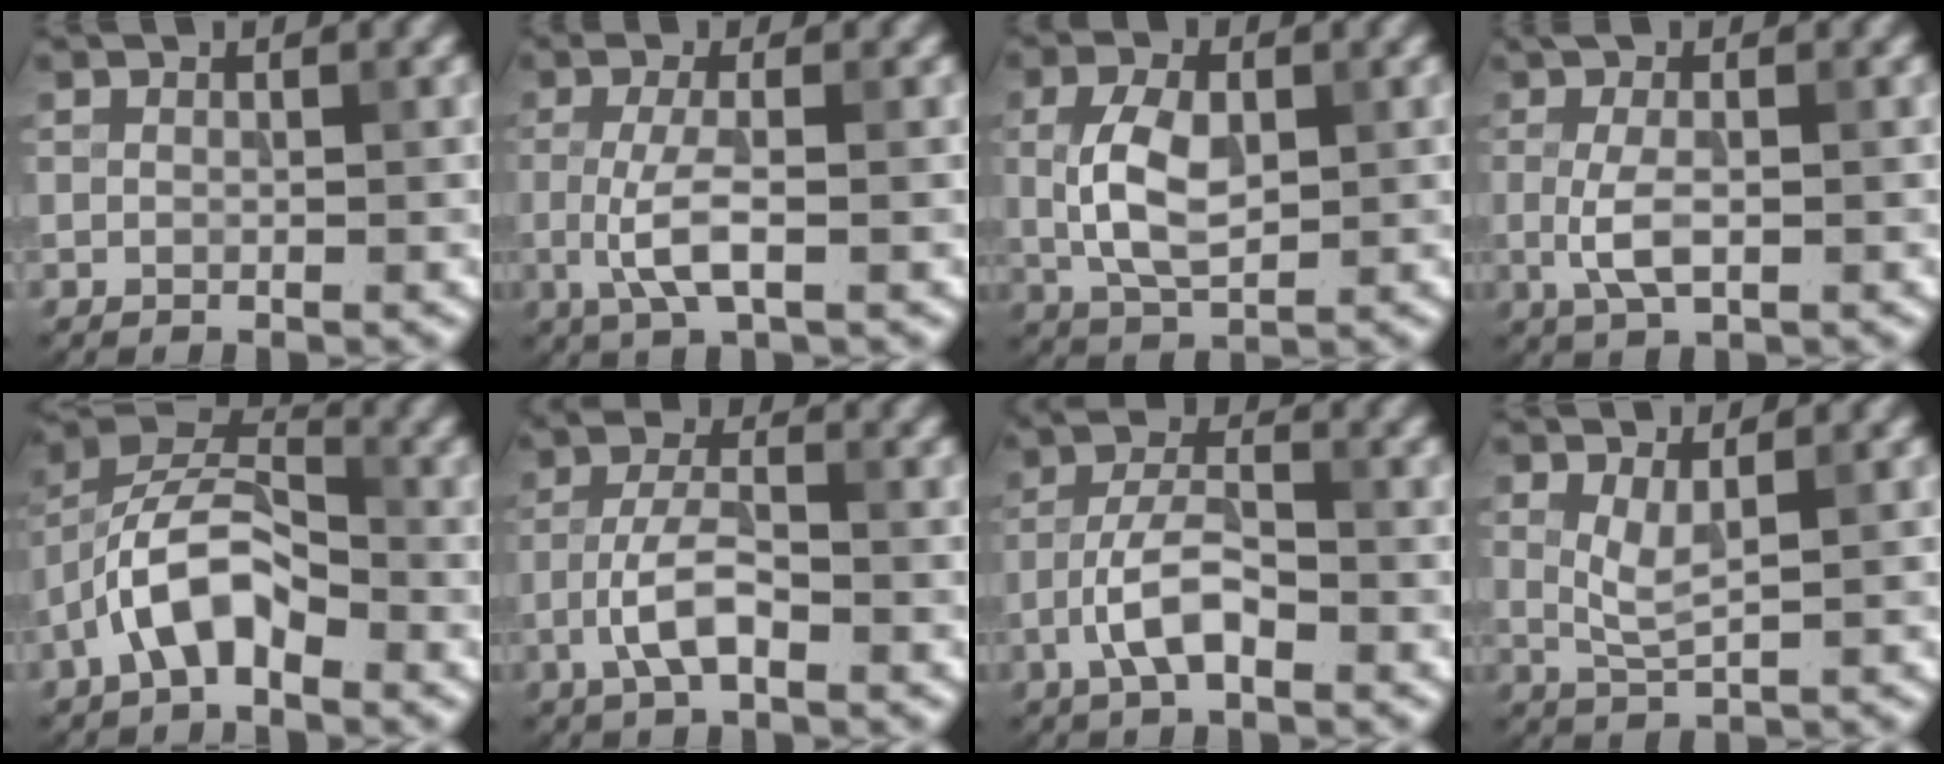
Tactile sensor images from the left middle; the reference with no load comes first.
{"total": 3.7, "force": [-0.7, 0.9, 3.5], "torque": [-0.077, -0.006, -0.016]}
{"total": 5.3, "force": [0.2, 3.0, 4.4], "torque": [-0.098, 0.003, 0.008]}
{"total": 3.2, "force": [-0.1, 1.1, 3.0], "torque": [-0.068, -0.002, -0.004]}
{"total": 6.1, "force": [-3.0, 3.0, 4.4], "torque": [-0.079, 0.018, -0.061]}
{"total": 3.9, "force": [-1.7, 1.4, 3.2], "torque": [-0.065, 0.008, -0.040]}
{"total": 4.4, "force": [-2.0, 1.7, 3.5], "torque": [-0.067, 0.011, -0.046]}
{"total": 2.1, "force": [0.9, 0.5, 1.9], "torque": [-0.042, -0.007, 0.021]}